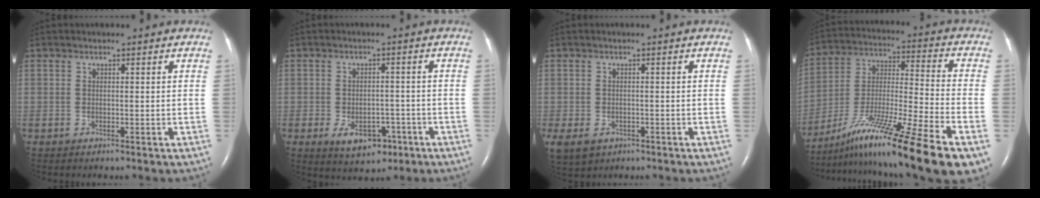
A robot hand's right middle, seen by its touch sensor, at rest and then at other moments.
{"total": 6.4, "force": [-3.1, 3.7, 4.1], "torque": [-0.066, 0.000, -0.038]}
{"total": 7.7, "force": [-3.6, 5.8, 3.6], "torque": [-0.096, -0.007, -0.047]}
{"total": 21.3, "force": [-14.3, -0.3, 15.8], "torque": [-0.255, -0.034, -0.251]}